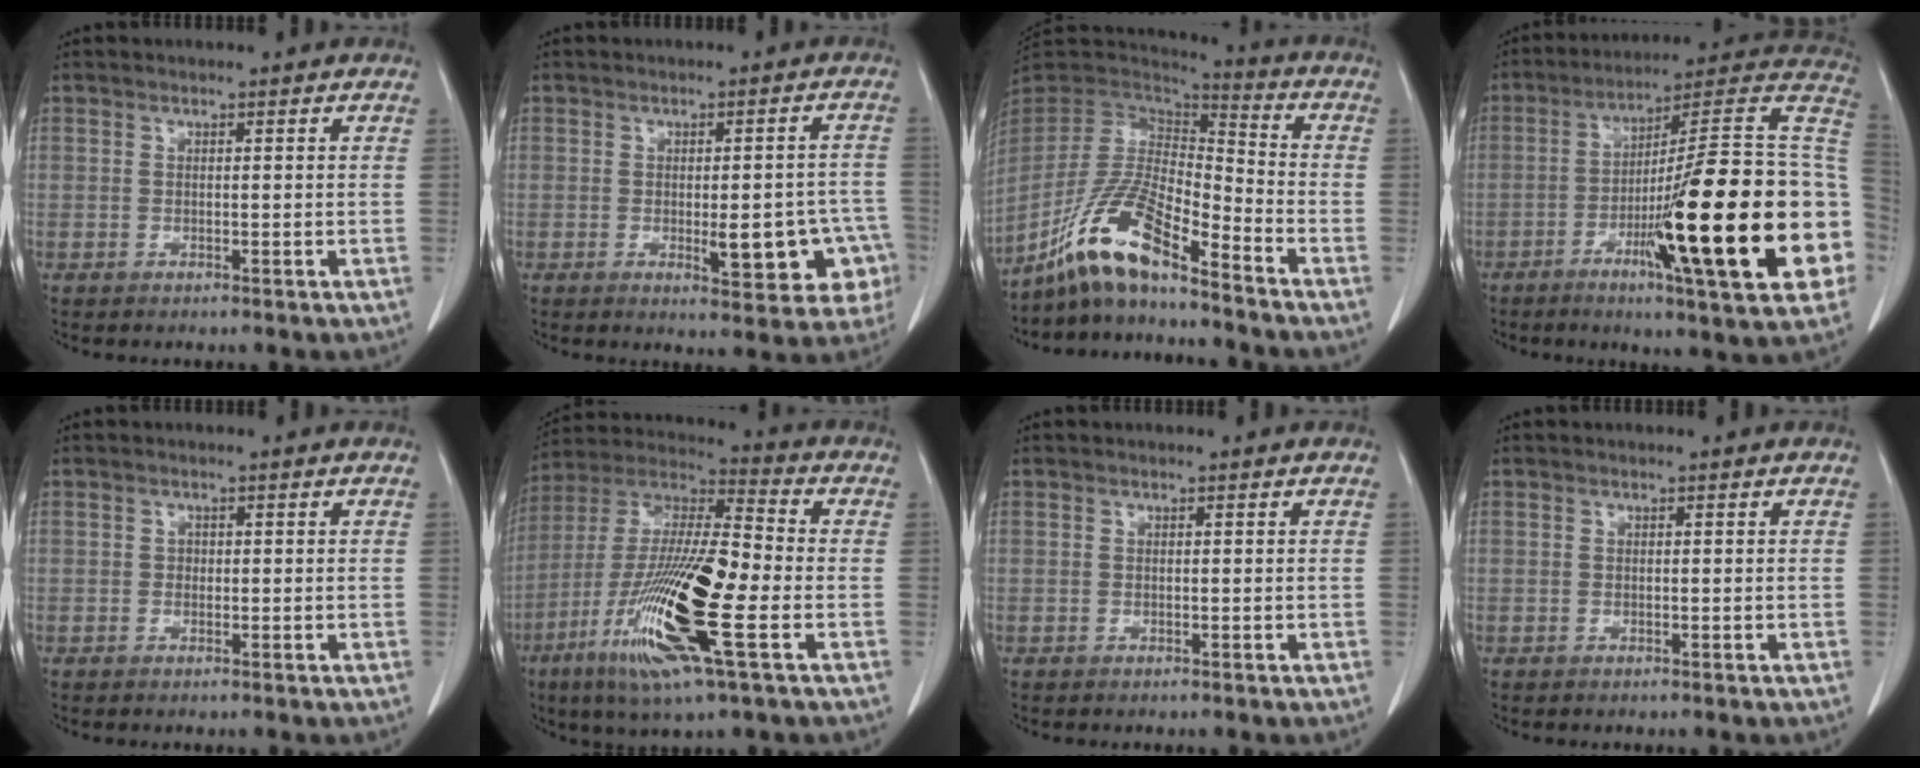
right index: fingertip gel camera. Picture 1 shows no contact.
{"total": 10.4, "force": [-3.0, 3.6, 9.3], "torque": [-0.090, 0.014, -0.030]}
{"total": 13.9, "force": [-10.2, 2.0, 9.3], "torque": [-0.187, -0.002, -0.193]}
{"total": 28.0, "force": [-6.7, 2.0, 27.1], "torque": [-0.312, -0.001, -0.112]}
{"total": 0.6, "force": [0.0, 0.6, 0.2], "torque": [0.002, 0.003, -0.001]}
{"total": 20.4, "force": [-6.7, 2.2, 19.1], "torque": [-0.399, -0.027, -0.128]}
{"total": 0.0}
{"total": 0.0}